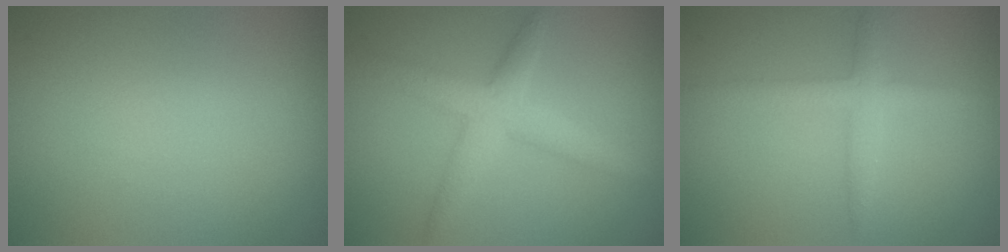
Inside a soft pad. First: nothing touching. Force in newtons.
{"total": 3.6, "press": 3.6, "slide": 0.1}
{"total": 2.3, "press": 2.3, "slide": 0.1}